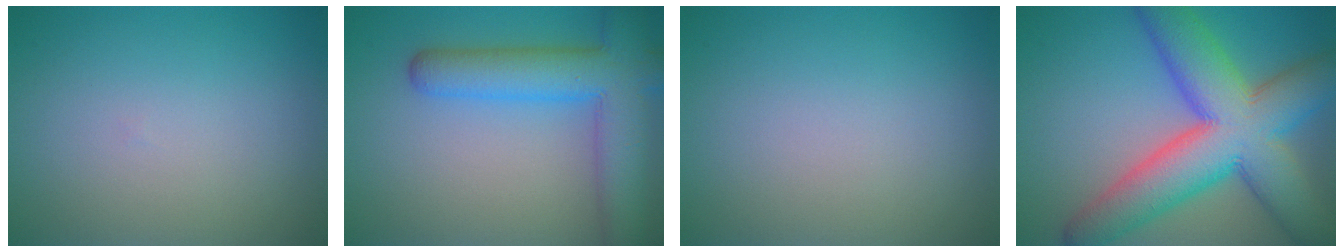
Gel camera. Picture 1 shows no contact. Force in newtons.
{"total": 8.0, "press": 8.0, "slide": 0.4}
{"total": 0.0}
{"total": 12.6, "press": 12.6, "slide": 0.5}